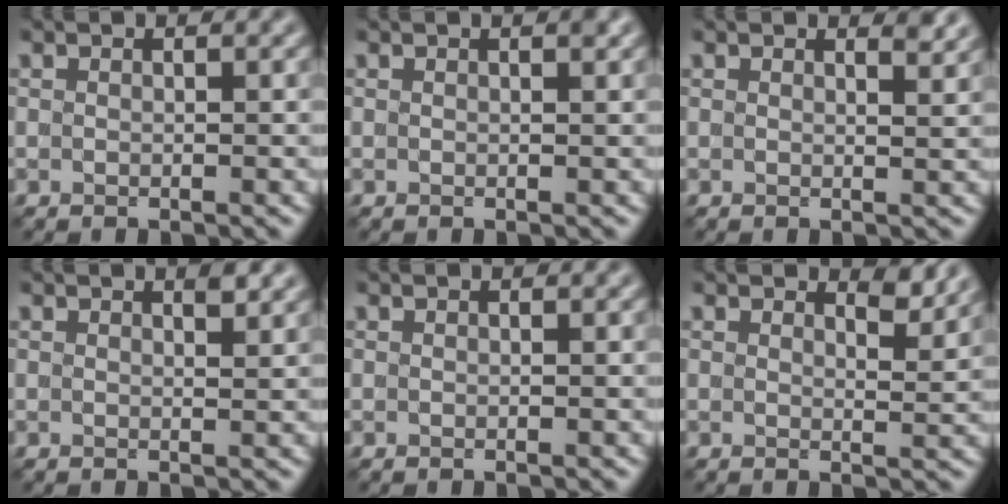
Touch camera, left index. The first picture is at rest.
{"total": 0.6, "force": [0.4, 0.1, 0.5], "torque": [-0.005, 0.000, 0.006]}
{"total": 1.4, "force": [1.3, 0.2, 0.5], "torque": [-0.004, -0.003, 0.015]}
{"total": 1.1, "force": [0.9, 0.2, 0.6], "torque": [-0.007, -0.001, 0.014]}
{"total": 0.0}
{"total": 1.9, "force": [1.7, 0.4, 0.9], "torque": [-0.013, -0.008, 0.022]}